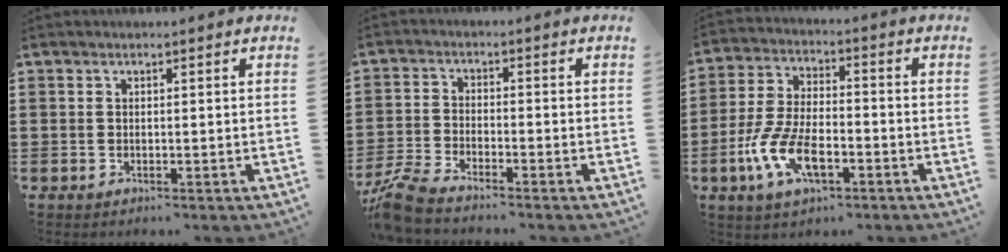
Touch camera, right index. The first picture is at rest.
{"total": 5.1, "force": [-4.7, 0.1, 1.7], "torque": [-0.061, -0.015, -0.099]}
{"total": 9.2, "force": [-3.9, 3.8, 7.3], "torque": [-0.175, -0.012, -0.075]}